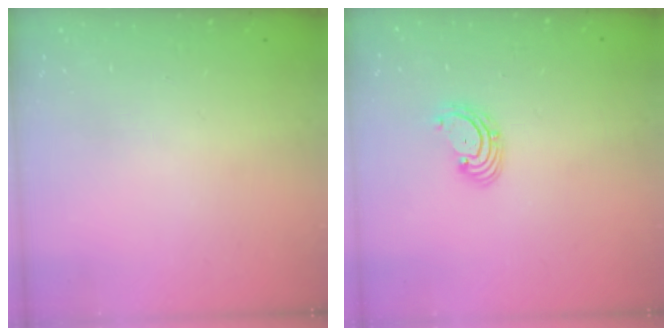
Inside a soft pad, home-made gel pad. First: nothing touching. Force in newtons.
{"total": 2.9, "press": 2.9, "slide": 0.3}